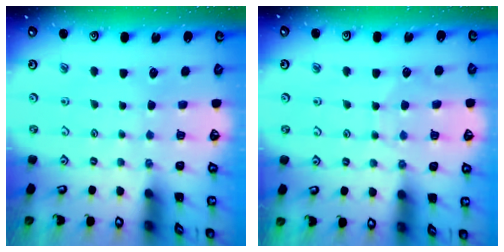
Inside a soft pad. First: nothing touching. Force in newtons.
{"total": 6.0, "press": 6.0, "slide": 0.6}